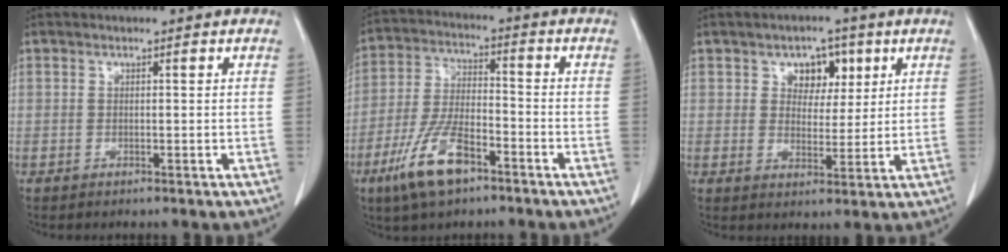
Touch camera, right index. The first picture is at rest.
{"total": 11.0, "force": [-6.4, 3.7, 8.1], "torque": [-0.175, -0.007, -0.120]}
{"total": 5.7, "force": [2.5, 3.9, 3.3], "torque": [-0.040, 0.011, 0.039]}